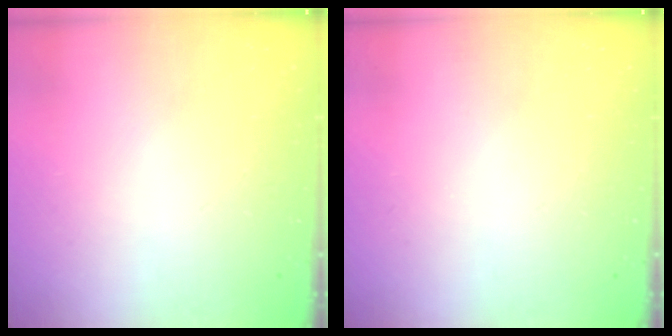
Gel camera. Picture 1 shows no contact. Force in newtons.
{"total": 0.0}